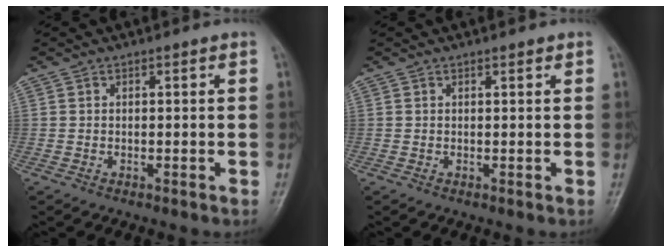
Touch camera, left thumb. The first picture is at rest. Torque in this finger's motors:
{"motor_torque": [-0.12, -0.08, -0.28, -0.12, -0.03]}